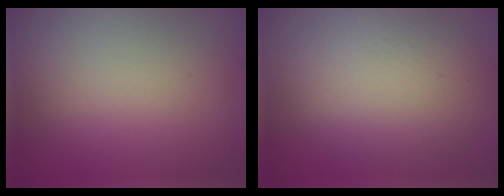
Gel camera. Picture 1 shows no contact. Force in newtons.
{"total": 6.7, "press": 6.7, "slide": 0.8}